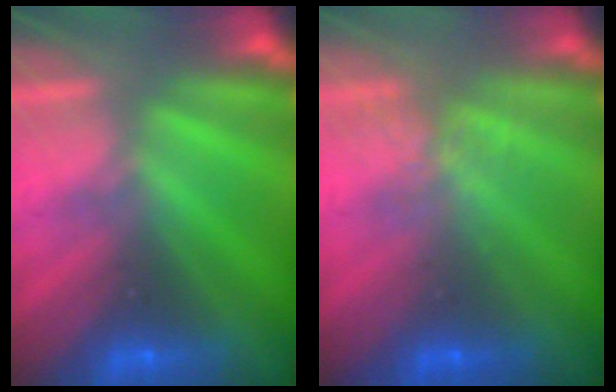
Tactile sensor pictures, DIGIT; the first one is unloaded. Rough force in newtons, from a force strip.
{"total": 1.5}